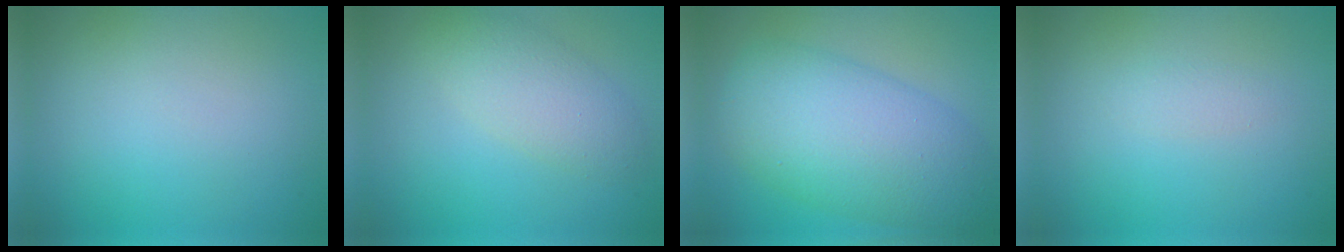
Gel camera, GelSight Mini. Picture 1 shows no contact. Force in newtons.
{"total": 3.5, "press": 3.5, "slide": 0.0}
{"total": 9.4, "press": 9.3, "slide": 0.3}
{"total": 0.9, "press": 0.9, "slide": 0.0}